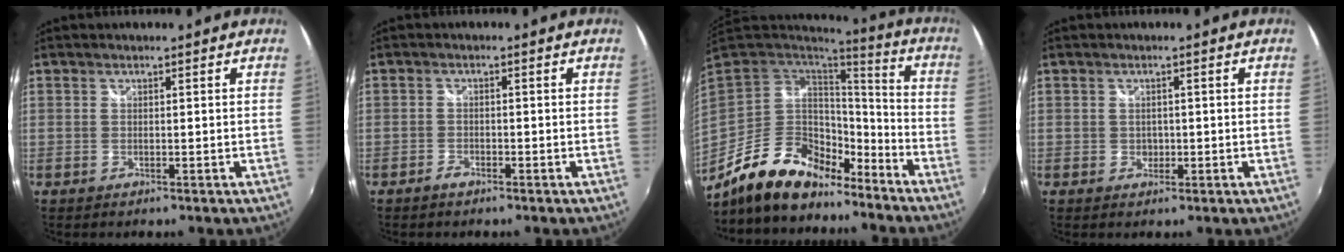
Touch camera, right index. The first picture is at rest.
{"total": 1.7, "force": [-1.4, 0.8, 0.6], "torque": [-0.014, 0.000, -0.028]}
{"total": 17.5, "force": [-12.5, 8.4, 9.0], "torque": [-0.185, -0.002, -0.209]}
{"total": 1.5, "force": [-0.3, 1.4, 0.4], "torque": [-0.004, -0.001, -0.005]}